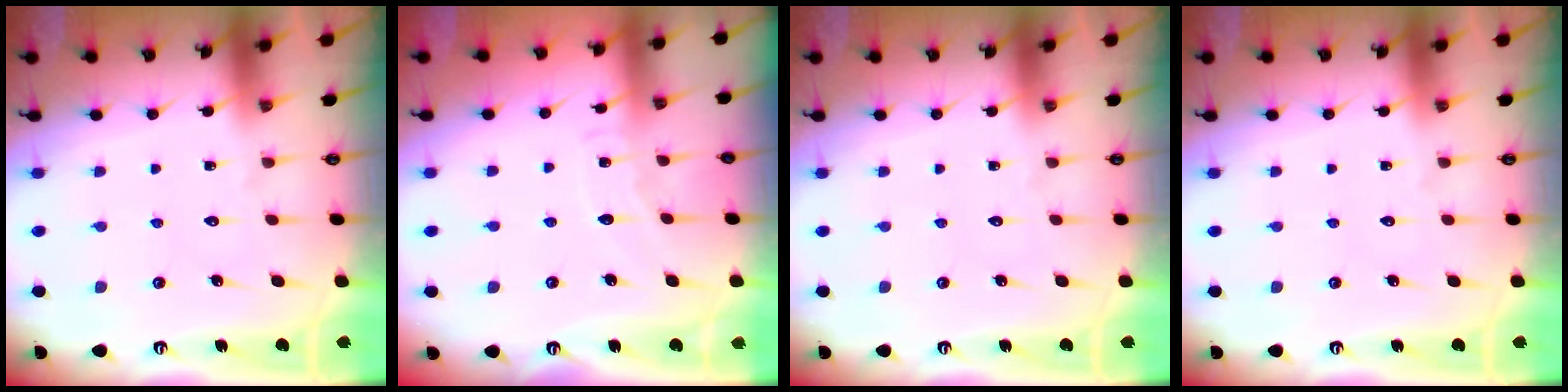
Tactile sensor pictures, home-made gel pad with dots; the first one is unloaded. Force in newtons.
{"total": 4.5, "press": 4.5, "slide": 0.2}
{"total": 0.0}
{"total": 0.0}